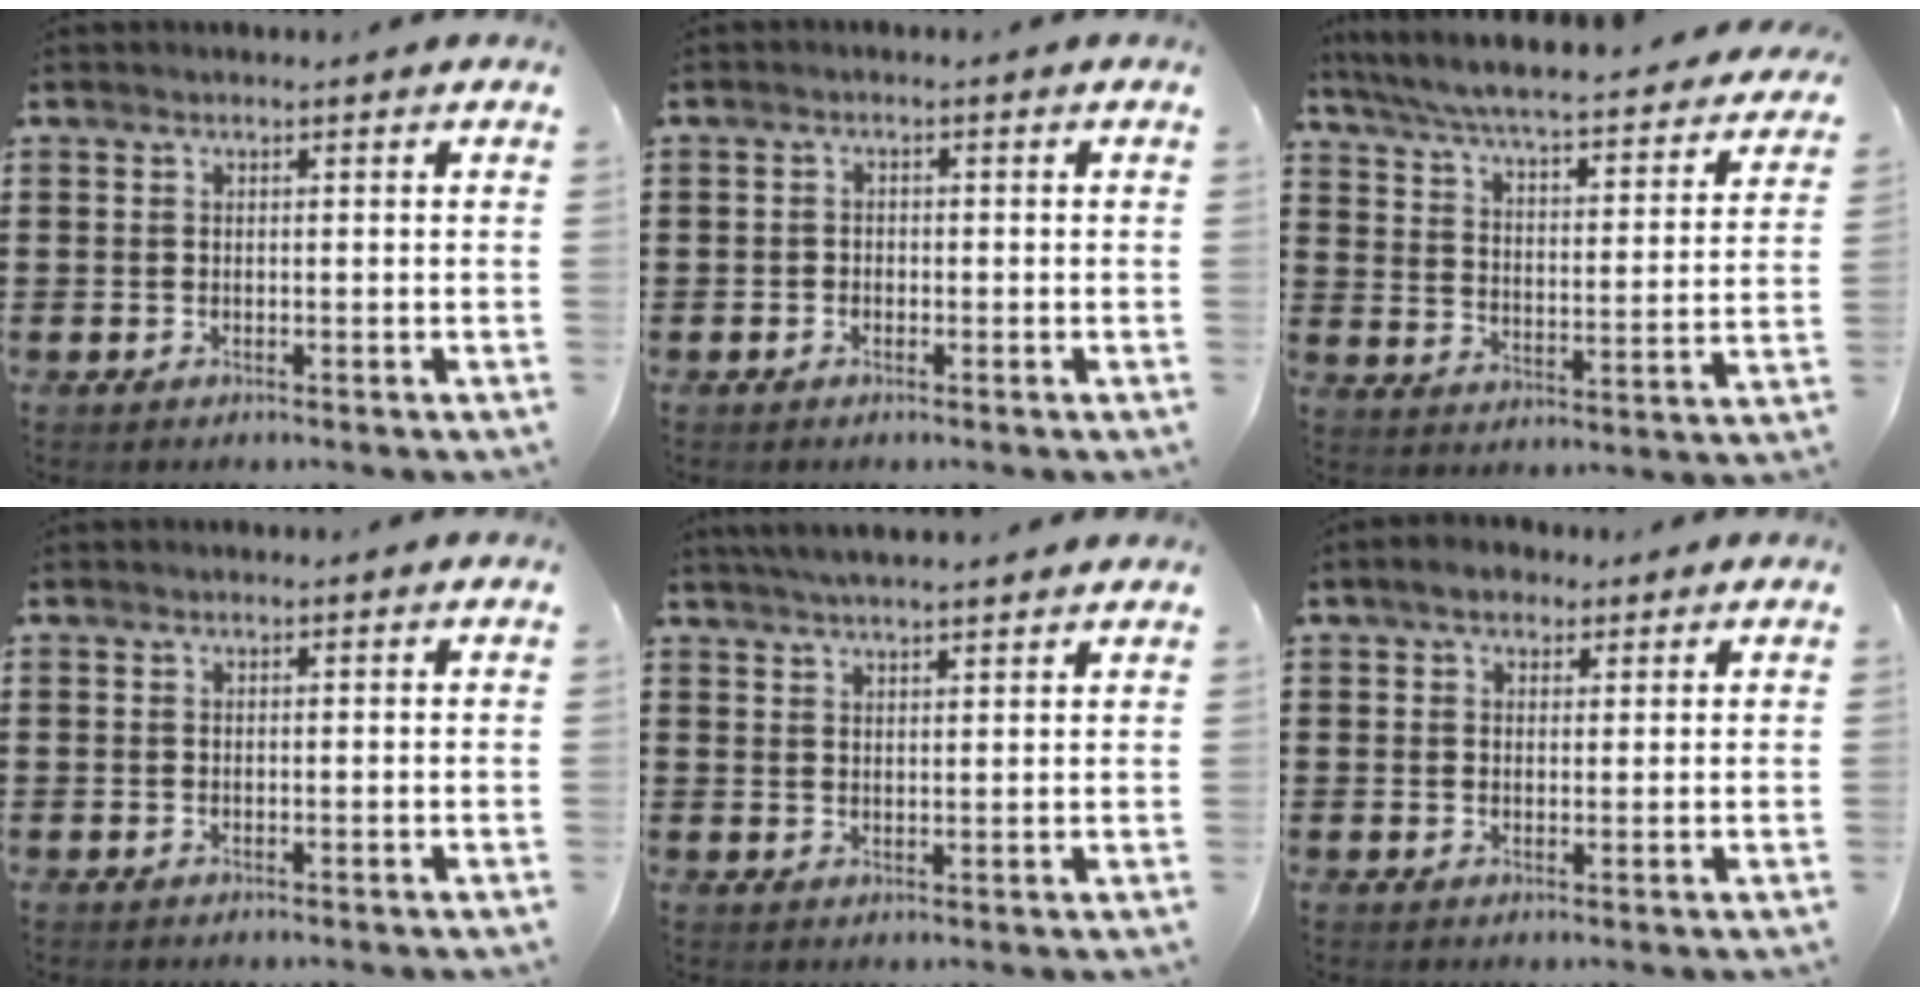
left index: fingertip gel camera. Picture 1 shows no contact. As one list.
[{"total": 1.2, "force": [-0.9, 0.7, 0.2], "torque": [-0.007, 0.003, -0.021]}, {"total": 4.9, "force": [4.5, -0.3, 1.8], "torque": [-0.058, -0.042, 0.068]}, {"total": 0.0}, {"total": 3.5, "force": [3.3, -0.2, 1.1], "torque": [-0.030, -0.004, 0.060]}, {"total": 2.9, "force": [2.1, 1.7, 1.1], "torque": [-0.021, 0.009, 0.037]}]